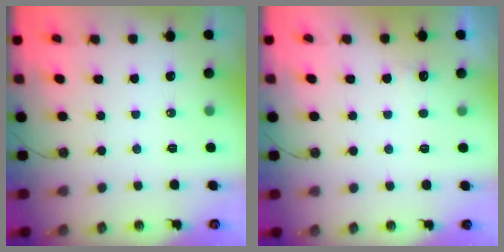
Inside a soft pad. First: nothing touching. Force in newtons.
{"total": 4.5, "press": 4.4, "slide": 0.9}